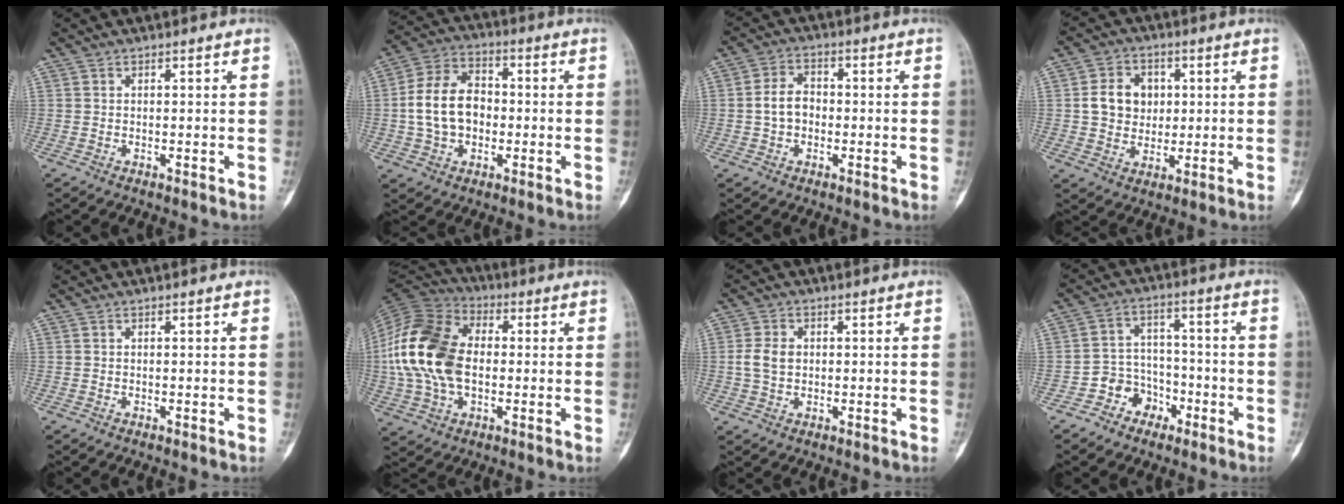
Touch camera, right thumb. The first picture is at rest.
{"total": 12.0, "force": [-0.8, 8.8, 8.2], "torque": [-0.133, 0.031, -0.023]}
{"total": 5.4, "force": [-0.7, 4.0, 3.4], "torque": [-0.051, 0.020, -0.022]}
{"total": 8.6, "force": [1.2, 7.2, 4.6], "torque": [-0.040, -0.001, 0.018]}
{"total": 0.0}
{"total": 18.9, "force": [-0.2, 12.4, 14.2], "torque": [-0.283, 0.020, -0.007]}
{"total": 4.5, "force": [0.3, 3.3, 3.0], "torque": [-0.057, 0.006, 0.004]}
{"total": 7.3, "force": [-4.1, 5.8, 1.5], "torque": [0.019, 0.052, -0.074]}